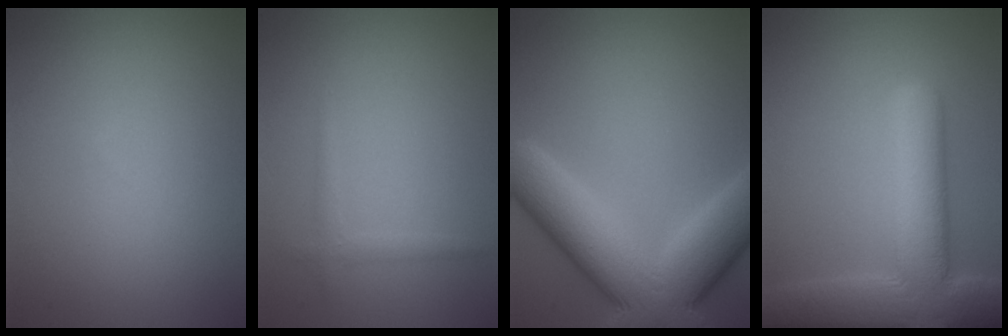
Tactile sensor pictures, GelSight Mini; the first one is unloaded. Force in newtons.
{"total": 1.1, "press": 1.1, "slide": 0.1}
{"total": 11.3, "press": 11.3, "slide": 0.6}
{"total": 9.7, "press": 9.6, "slide": 0.7}